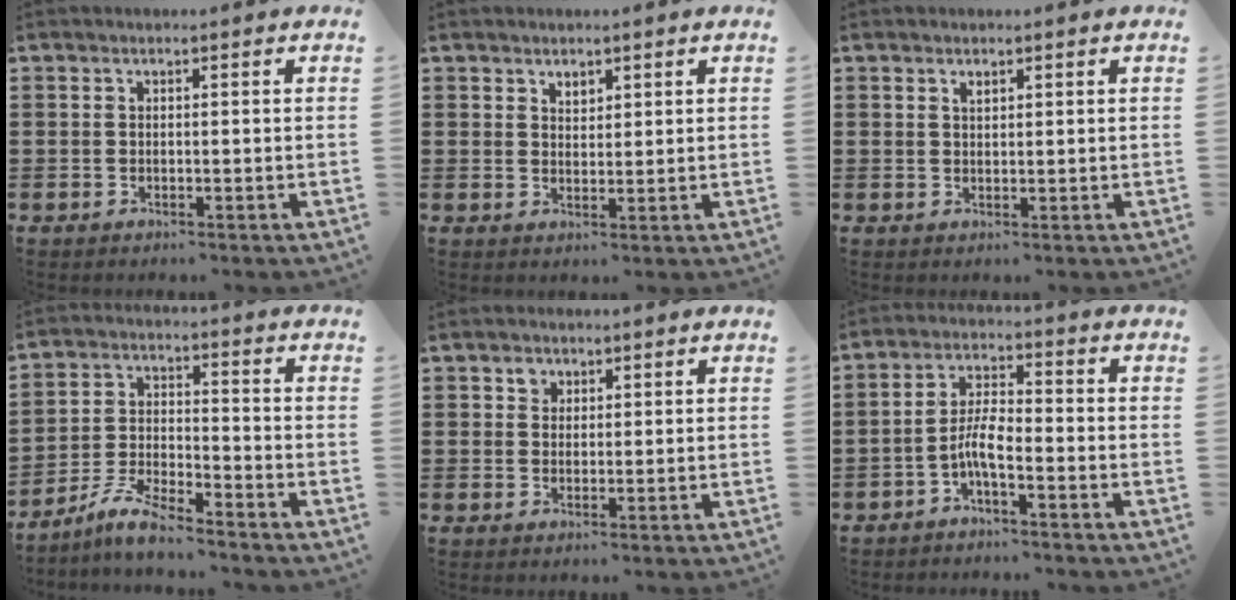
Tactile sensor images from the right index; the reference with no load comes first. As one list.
[{"total": 2.0, "force": [1.6, 1.1, 0.4], "torque": [-0.011, 0.004, 0.031]}, {"total": 1.0, "force": [0.7, 0.5, 0.4], "torque": [-0.011, 0.001, 0.014]}, {"total": 6.1, "force": [-5.5, 0.5, 2.6], "torque": [-0.071, -0.006, -0.111]}, {"total": 2.0, "force": [1.0, 1.7, 0.5], "torque": [-0.017, 0.008, 0.017]}, {"total": 5.0, "force": [-2.1, 1.3, 4.3], "torque": [-0.096, 0.001, -0.044]}]